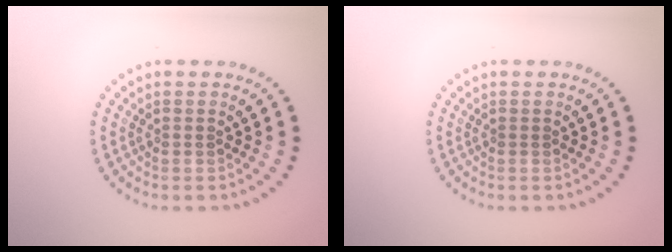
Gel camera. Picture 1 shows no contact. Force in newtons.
{"total": 0.0}